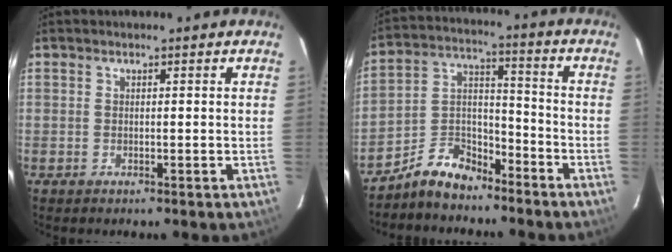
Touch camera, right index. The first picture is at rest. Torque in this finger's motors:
{"motor_torque": [-0.53, -0.56, -0.34, -0.21]}